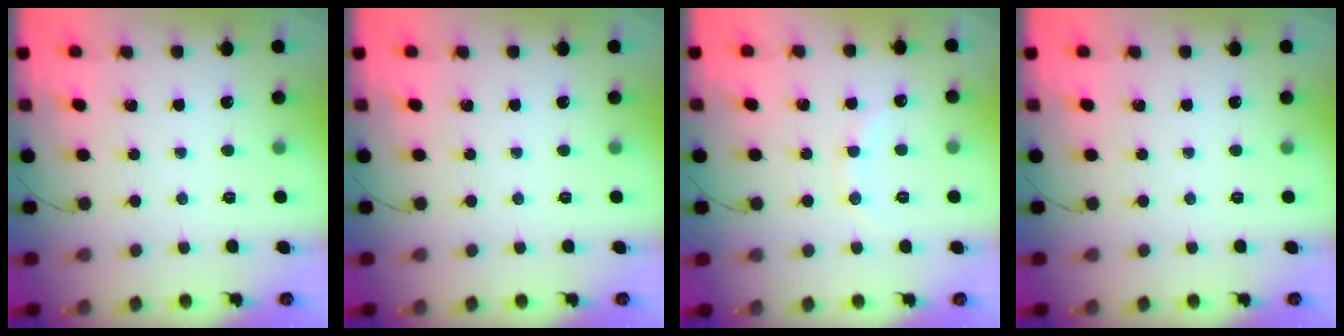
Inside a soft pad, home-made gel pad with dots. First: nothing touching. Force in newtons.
{"total": 0.0}
{"total": 5.7, "press": 5.5, "slide": 1.7}
{"total": 0.0}